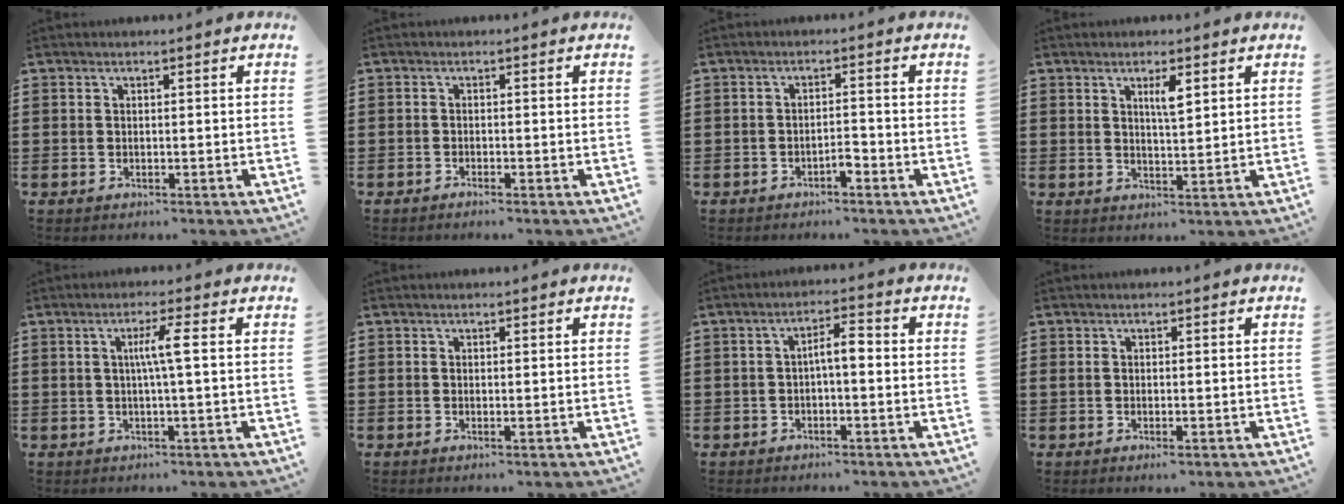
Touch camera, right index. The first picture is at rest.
{"total": 1.0, "force": [-1.0, -0.1, 0.2], "torque": [-0.006, -0.001, -0.019]}
{"total": 2.0, "force": [-1.5, 0.4, 1.3], "torque": [-0.028, 0.002, -0.029]}
{"total": 3.0, "force": [1.4, 0.6, 2.6], "torque": [-0.047, -0.001, 0.020]}
{"total": 3.9, "force": [0.3, -0.3, 3.9], "torque": [-0.075, -0.002, -0.001]}
{"total": 0.0}
{"total": 3.3, "force": [-0.5, 0.9, 3.2], "torque": [-0.060, 0.009, -0.013]}
{"total": 0.8, "force": [-0.2, 0.1, 0.7], "torque": [-0.014, -0.004, -0.002]}